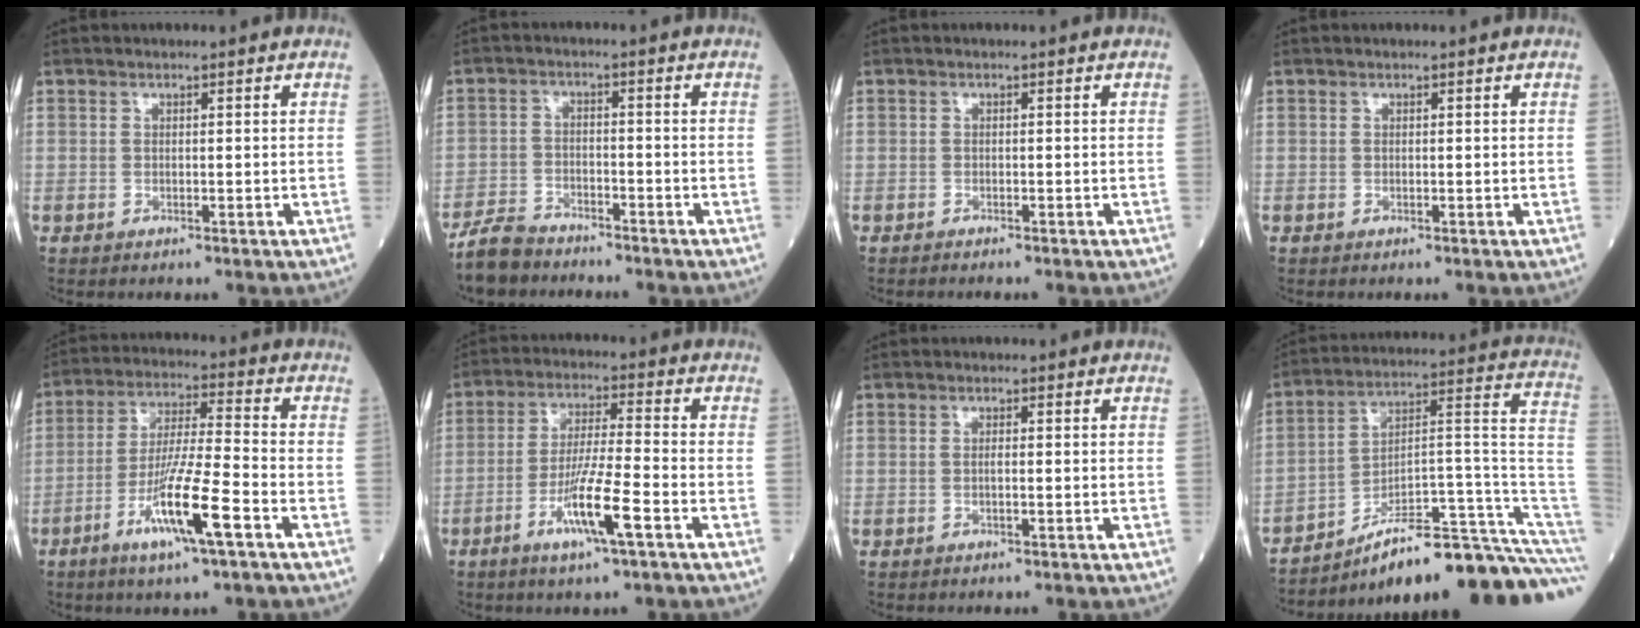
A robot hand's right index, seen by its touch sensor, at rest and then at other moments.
{"total": 5.4, "force": [-5.1, 1.5, 0.9], "torque": [-0.025, -0.012, -0.098]}
{"total": 1.2, "force": [-1.1, -0.1, 0.3], "torque": [-0.002, -0.001, -0.015]}
{"total": 0.0}
{"total": 11.8, "force": [-5.4, 0.2, 10.5], "torque": [-0.201, -0.013, -0.102]}
{"total": 9.4, "force": [-4.2, 0.0, 8.4], "torque": [-0.163, -0.010, -0.080]}
{"total": 0.9, "force": [-0.2, 0.1, 0.9], "torque": [-0.018, 0.001, -0.004]}
{"total": 21.5, "force": [-17.6, 0.6, 12.3], "torque": [-0.092, 0.054, -0.260]}